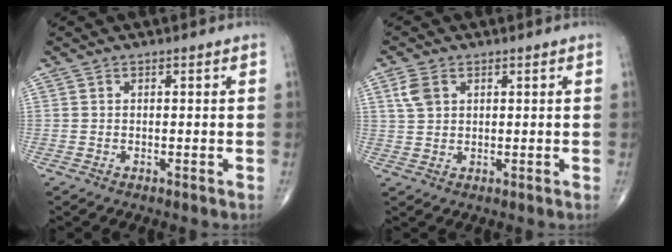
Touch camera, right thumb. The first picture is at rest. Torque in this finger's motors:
{"motor_torque": [-0.40, 0.38, 0.08, -0.01, 0.00]}